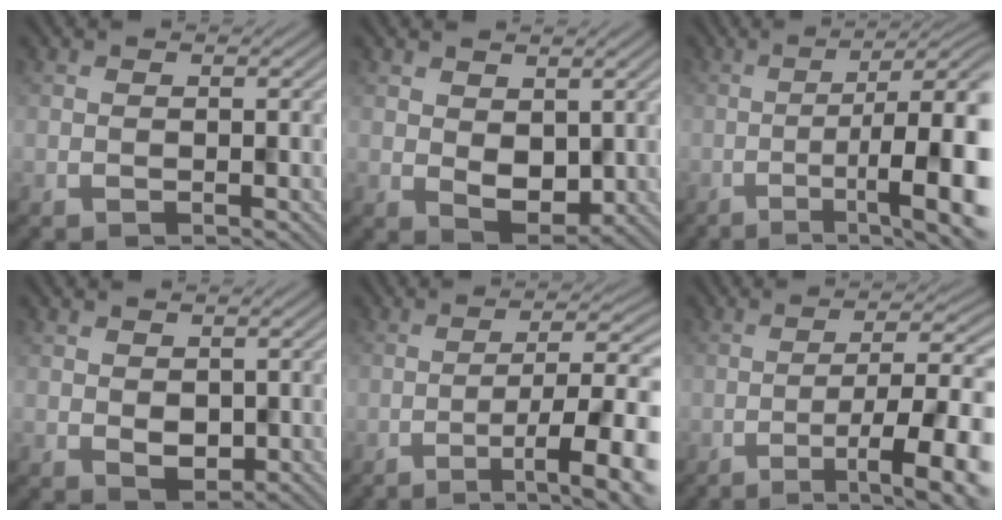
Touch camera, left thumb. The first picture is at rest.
{"total": 2.9, "force": [1.4, 2.1, 1.6], "torque": [-0.036, -0.010, 0.029]}
{"total": 12.4, "force": [-2.5, 2.8, 11.8], "torque": [-0.151, -0.004, -0.033]}
{"total": 1.7, "force": [0.8, 1.3, 0.7], "torque": [-0.017, -0.007, 0.018]}
{"total": 9.4, "force": [-3.8, 1.8, 8.4], "torque": [-0.121, 0.009, -0.055]}
{"total": 10.5, "force": [-4.3, 2.1, 9.4], "torque": [-0.131, 0.010, -0.062]}